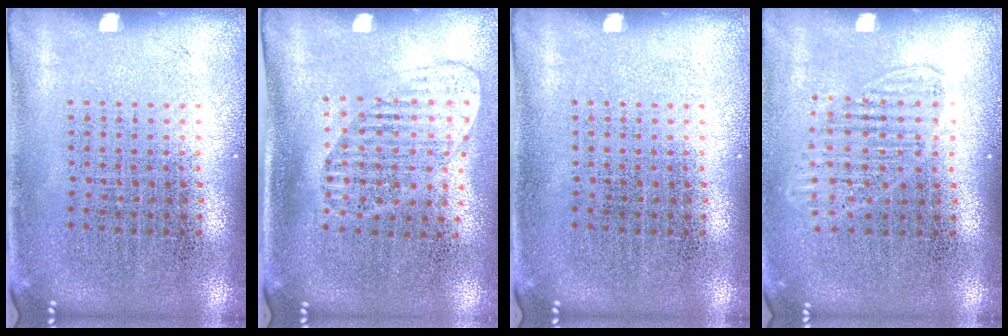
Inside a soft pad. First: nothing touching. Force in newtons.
{"total": 1.4, "press": 1.2, "slide": 0.8}
{"total": 0.0}
{"total": 1.4, "press": 1.3, "slide": 0.6}